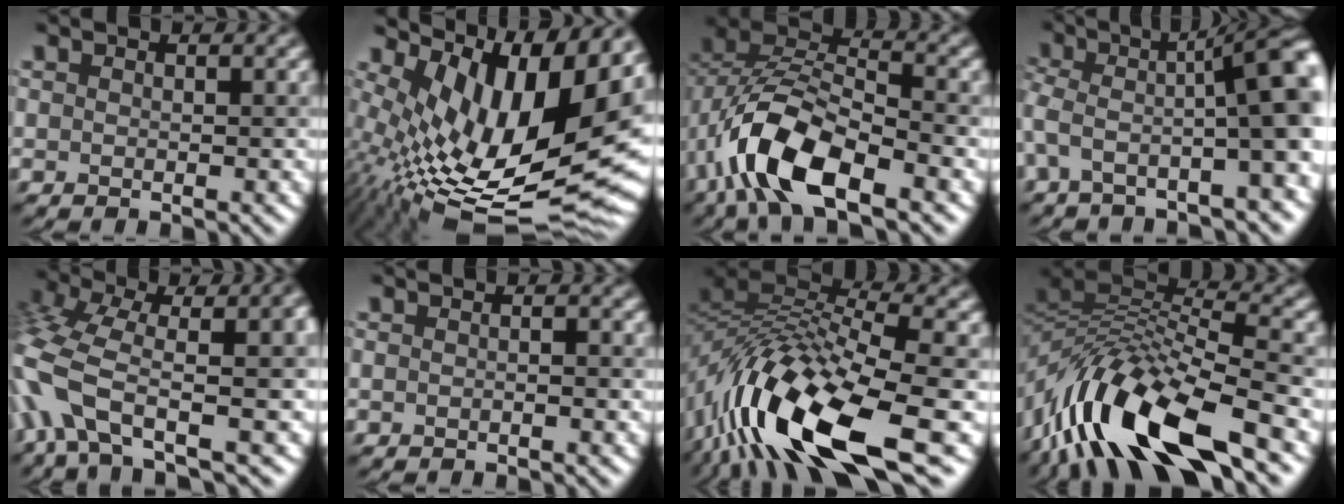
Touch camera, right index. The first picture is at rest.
{"total": 16.4, "force": [3.9, 7.7, 13.9], "torque": [-0.238, 0.001, 0.074]}
{"total": 9.6, "force": [-4.7, 4.3, 7.1], "torque": [-0.136, 0.010, -0.095]}
{"total": 10.2, "force": [-1.2, 2.4, 9.8], "torque": [-0.146, 0.024, -0.030]}
{"total": 11.7, "force": [-2.1, 4.7, 10.5], "torque": [-0.221, 0.000, -0.042]}
{"total": 0.8, "force": [-0.5, 0.1, 0.6], "torque": [-0.012, -0.001, -0.011]}
{"total": 15.0, "force": [-6.6, 5.1, 12.5], "torque": [-0.249, 0.005, -0.118]}
{"total": 12.8, "force": [-6.7, 3.9, 10.2], "torque": [-0.188, 0.018, -0.123]}